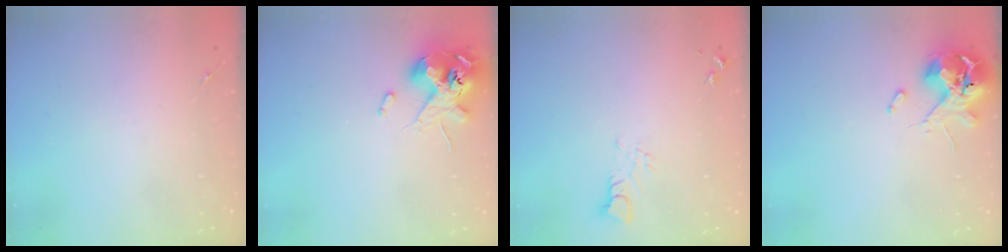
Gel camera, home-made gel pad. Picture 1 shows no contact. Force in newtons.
{"total": 12.1, "press": 12.0, "slide": 2.0}
{"total": 3.2, "press": 3.2, "slide": 0.2}
{"total": 10.7, "press": 10.6, "slide": 1.6}